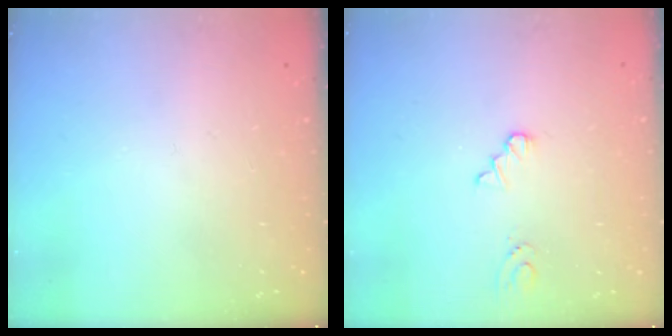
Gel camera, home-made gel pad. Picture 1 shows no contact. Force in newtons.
{"total": 1.1, "press": 1.1, "slide": 0.2}